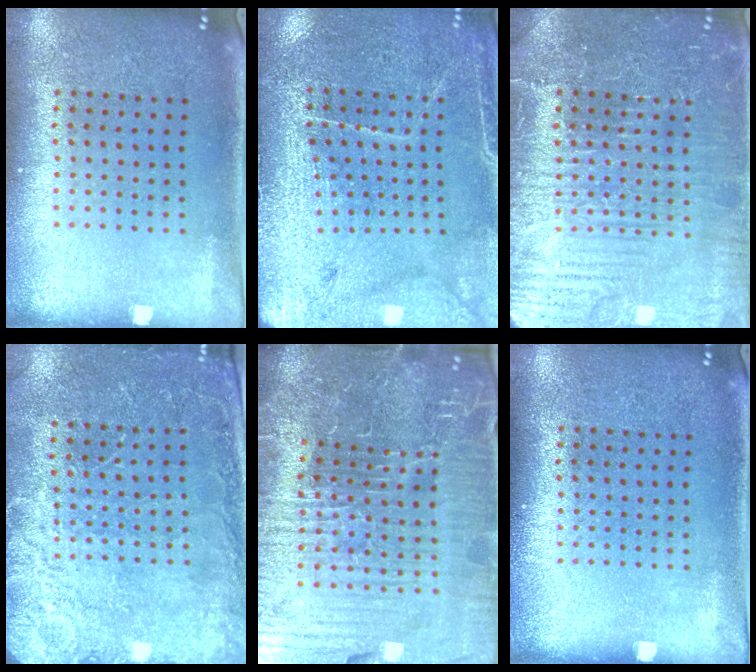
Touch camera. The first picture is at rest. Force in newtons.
{"total": 3.0, "press": 2.9, "slide": 0.4}
{"total": 4.7, "press": 4.7, "slide": 0.8}
{"total": 2.6, "press": 2.6, "slide": 0.3}
{"total": 7.3, "press": 6.6, "slide": 3.3}
{"total": 0.0}